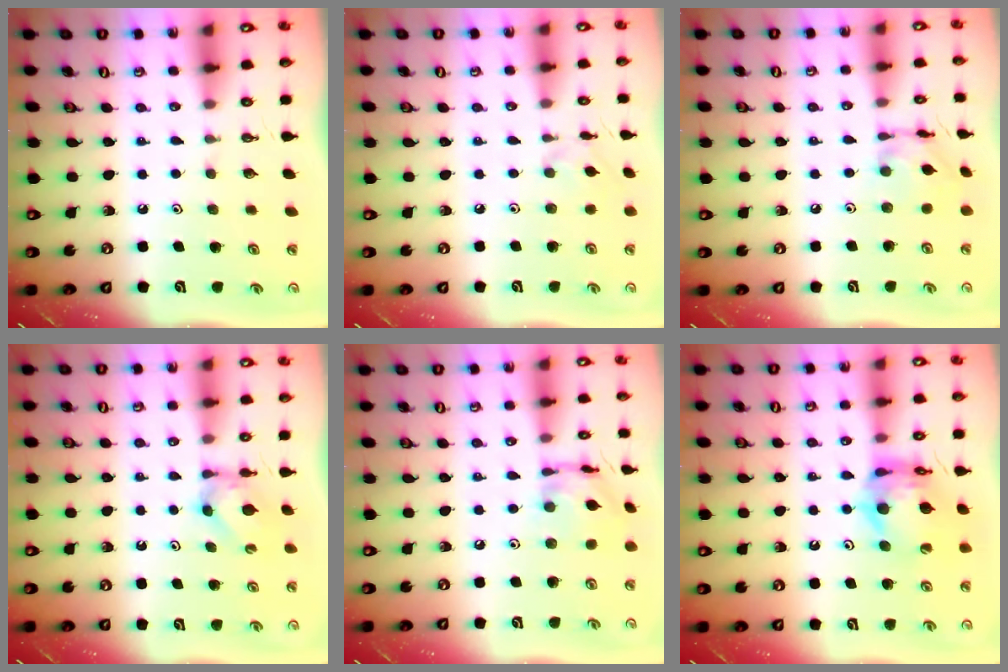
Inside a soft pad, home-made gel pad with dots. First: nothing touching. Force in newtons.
{"total": 1.8, "press": 1.8, "slide": 0.4}
{"total": 8.9, "press": 8.9, "slide": 0.4}
{"total": 4.7, "press": 4.7, "slide": 0.8}
{"total": 12.0, "press": 12.0, "slide": 0.9}
{"total": 13.1, "press": 13.0, "slide": 1.3}